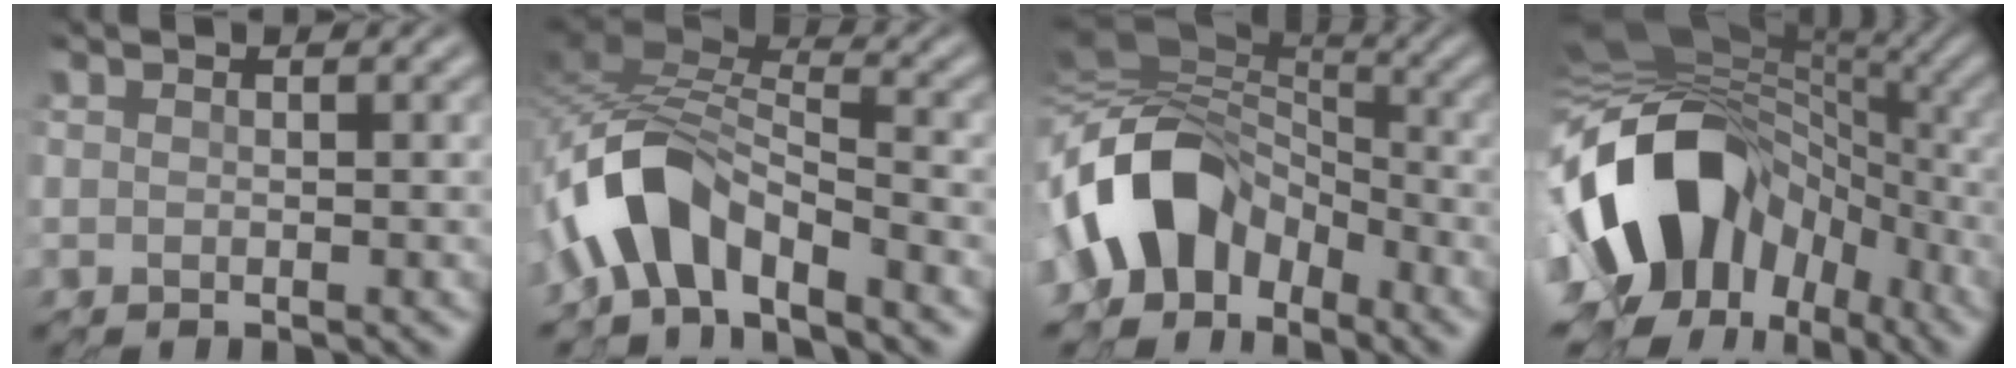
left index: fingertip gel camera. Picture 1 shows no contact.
{"total": 5.9, "force": [-4.7, 1.4, 3.3], "torque": [-0.058, 0.006, -0.097]}
{"total": 9.4, "force": [-4.5, 6.0, 5.6], "torque": [-0.098, 0.006, -0.095]}
{"total": 15.2, "force": [-4.1, 10.8, 9.9], "torque": [-0.190, -0.012, -0.074]}